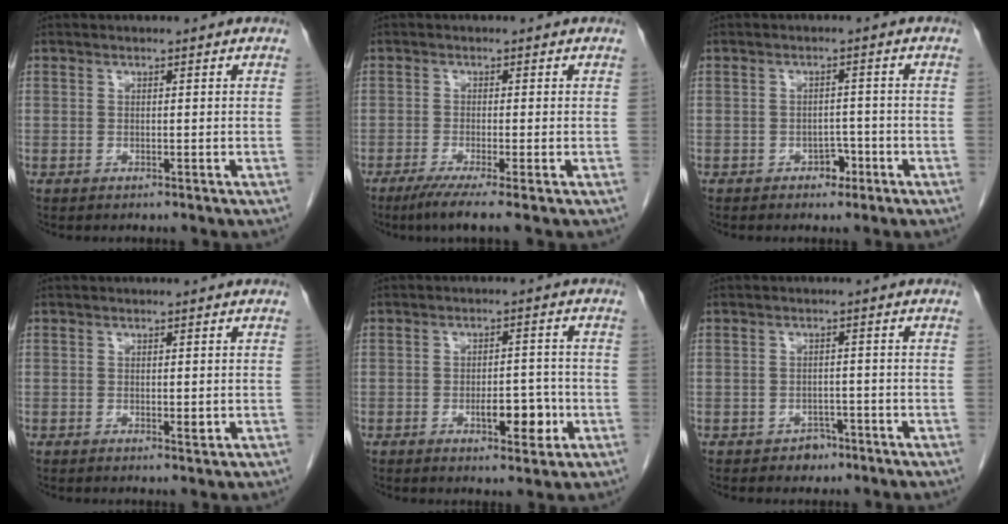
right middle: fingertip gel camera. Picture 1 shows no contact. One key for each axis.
{"total": 5.2, "fx": -3.5, "fy": -0.5, "fz": 3.8, "tx": -0.062, "ty": -0.016, "tz": -0.063}
{"total": 2.5, "fx": -1.4, "fy": 1.6, "fz": 1.2, "tx": -0.013, "ty": 0.006, "tz": -0.017}
{"total": 1.0, "fx": 0.0, "fy": 0.4, "fz": 0.8, "tx": -0.008, "ty": -0.003, "tz": 0.001}
{"total": 5.6, "fx": -1.9, "fy": 2.1, "fz": 4.8, "tx": -0.066, "ty": 0.001, "tz": -0.021}
{"total": 2.3, "fx": -1.5, "fy": 1.6, "fz": 0.6, "tx": -0.009, "ty": 0.006, "tz": -0.019}